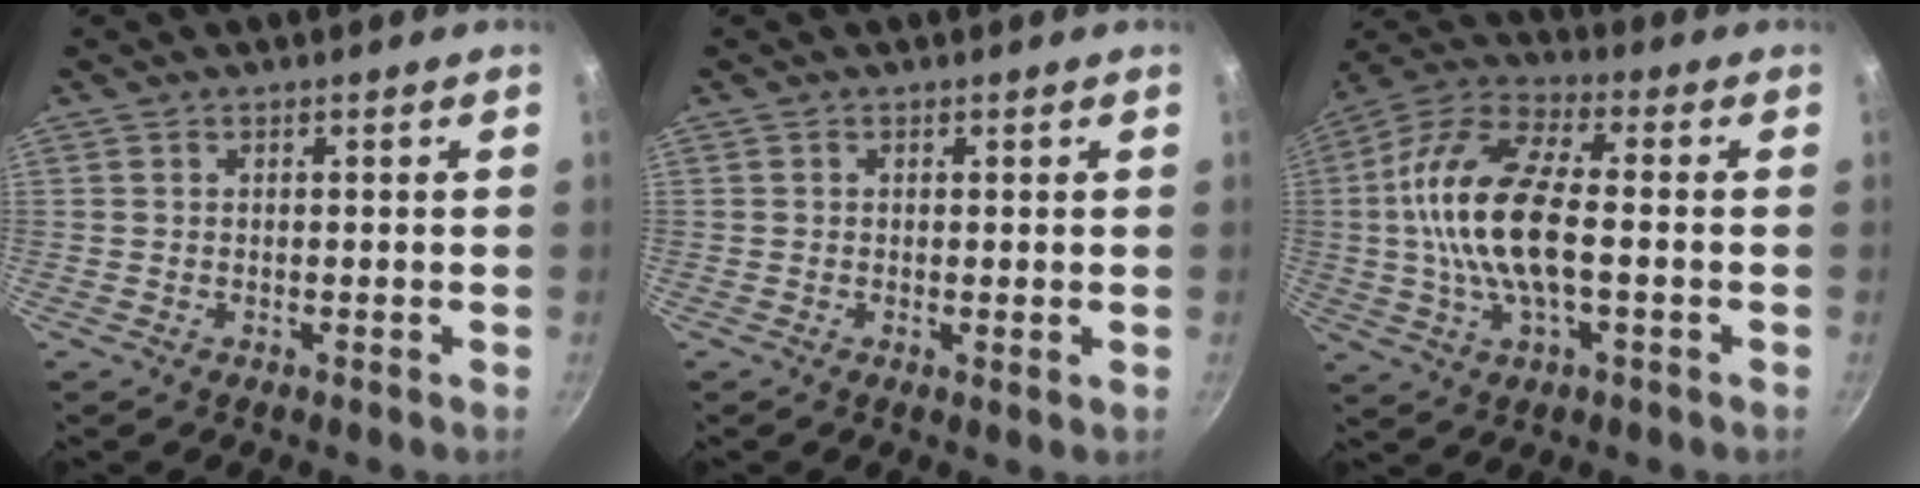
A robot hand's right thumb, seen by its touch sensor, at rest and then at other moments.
{"total": 0.7, "force": [0.2, 0.3, 0.6], "torque": [-0.010, -0.005, -0.001]}
{"total": 17.3, "force": [-0.6, 7.5, 15.6], "torque": [-0.300, 0.031, -0.029]}